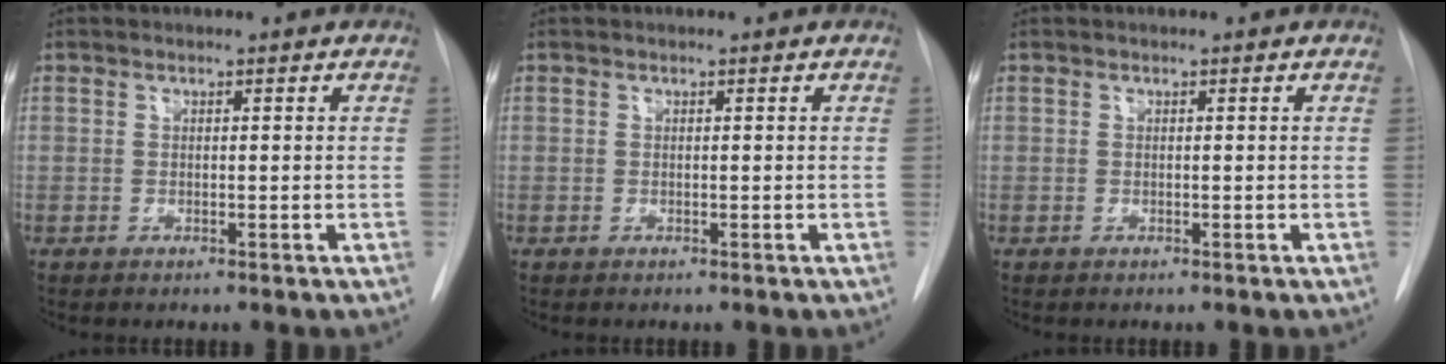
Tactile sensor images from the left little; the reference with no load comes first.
{"total": 0.0}
{"total": 0.0}